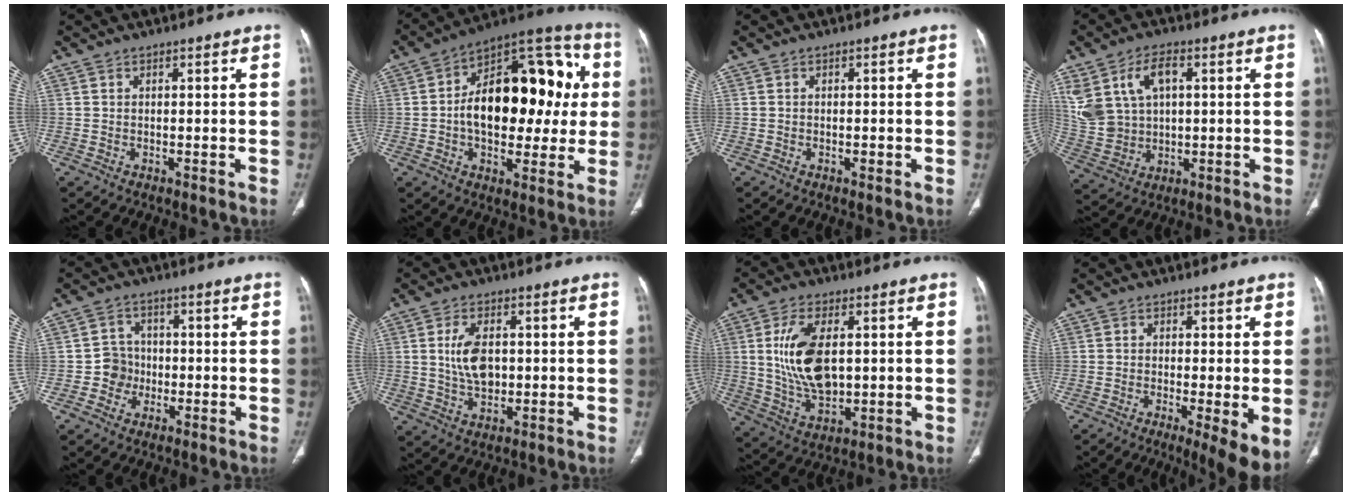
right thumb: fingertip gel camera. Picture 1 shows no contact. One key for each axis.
{"total": 24.9, "fx": 1.7, "fy": 14.2, "fz": 20.4, "tx": -0.261, "ty": 0.035, "tz": 0.022}
{"total": 0.6, "fx": -0.2, "fy": 0.4, "fz": 0.5, "tx": -0.008, "ty": -0.001, "tz": -0.004}
{"total": 13.7, "fx": 4.3, "fy": 9.1, "fz": 9.3, "tx": -0.187, "ty": 0.000, "tz": 0.099}
{"total": 4.6, "fx": -1.2, "fy": 4.3, "fz": 0.9, "tx": 0.013, "ty": 0.014, "tz": -0.028}
{"total": 7.4, "fx": 0.8, "fy": 4.4, "fz": 5.9, "tx": -0.106, "ty": -0.002, "tz": 0.019}
{"total": 13.4, "fx": 1.9, "fy": 7.3, "fz": 11.1, "tx": -0.208, "ty": -0.012, "tz": 0.044}
{"total": 7.5, "fx": -2.1, "fy": 1.5, "fz": 7.1, "tx": -0.111, "ty": -0.019, "tz": -0.034}